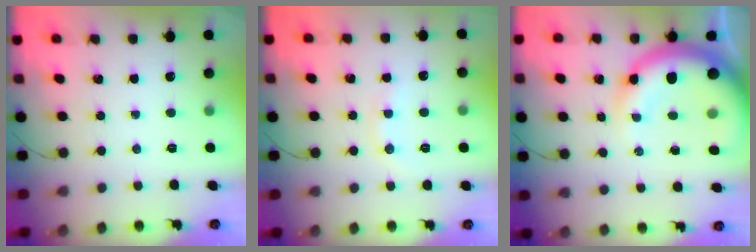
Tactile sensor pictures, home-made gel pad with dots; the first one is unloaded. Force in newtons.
{"total": 6.0, "press": 5.9, "slide": 1.1}
{"total": 13.4, "press": 13.1, "slide": 2.6}